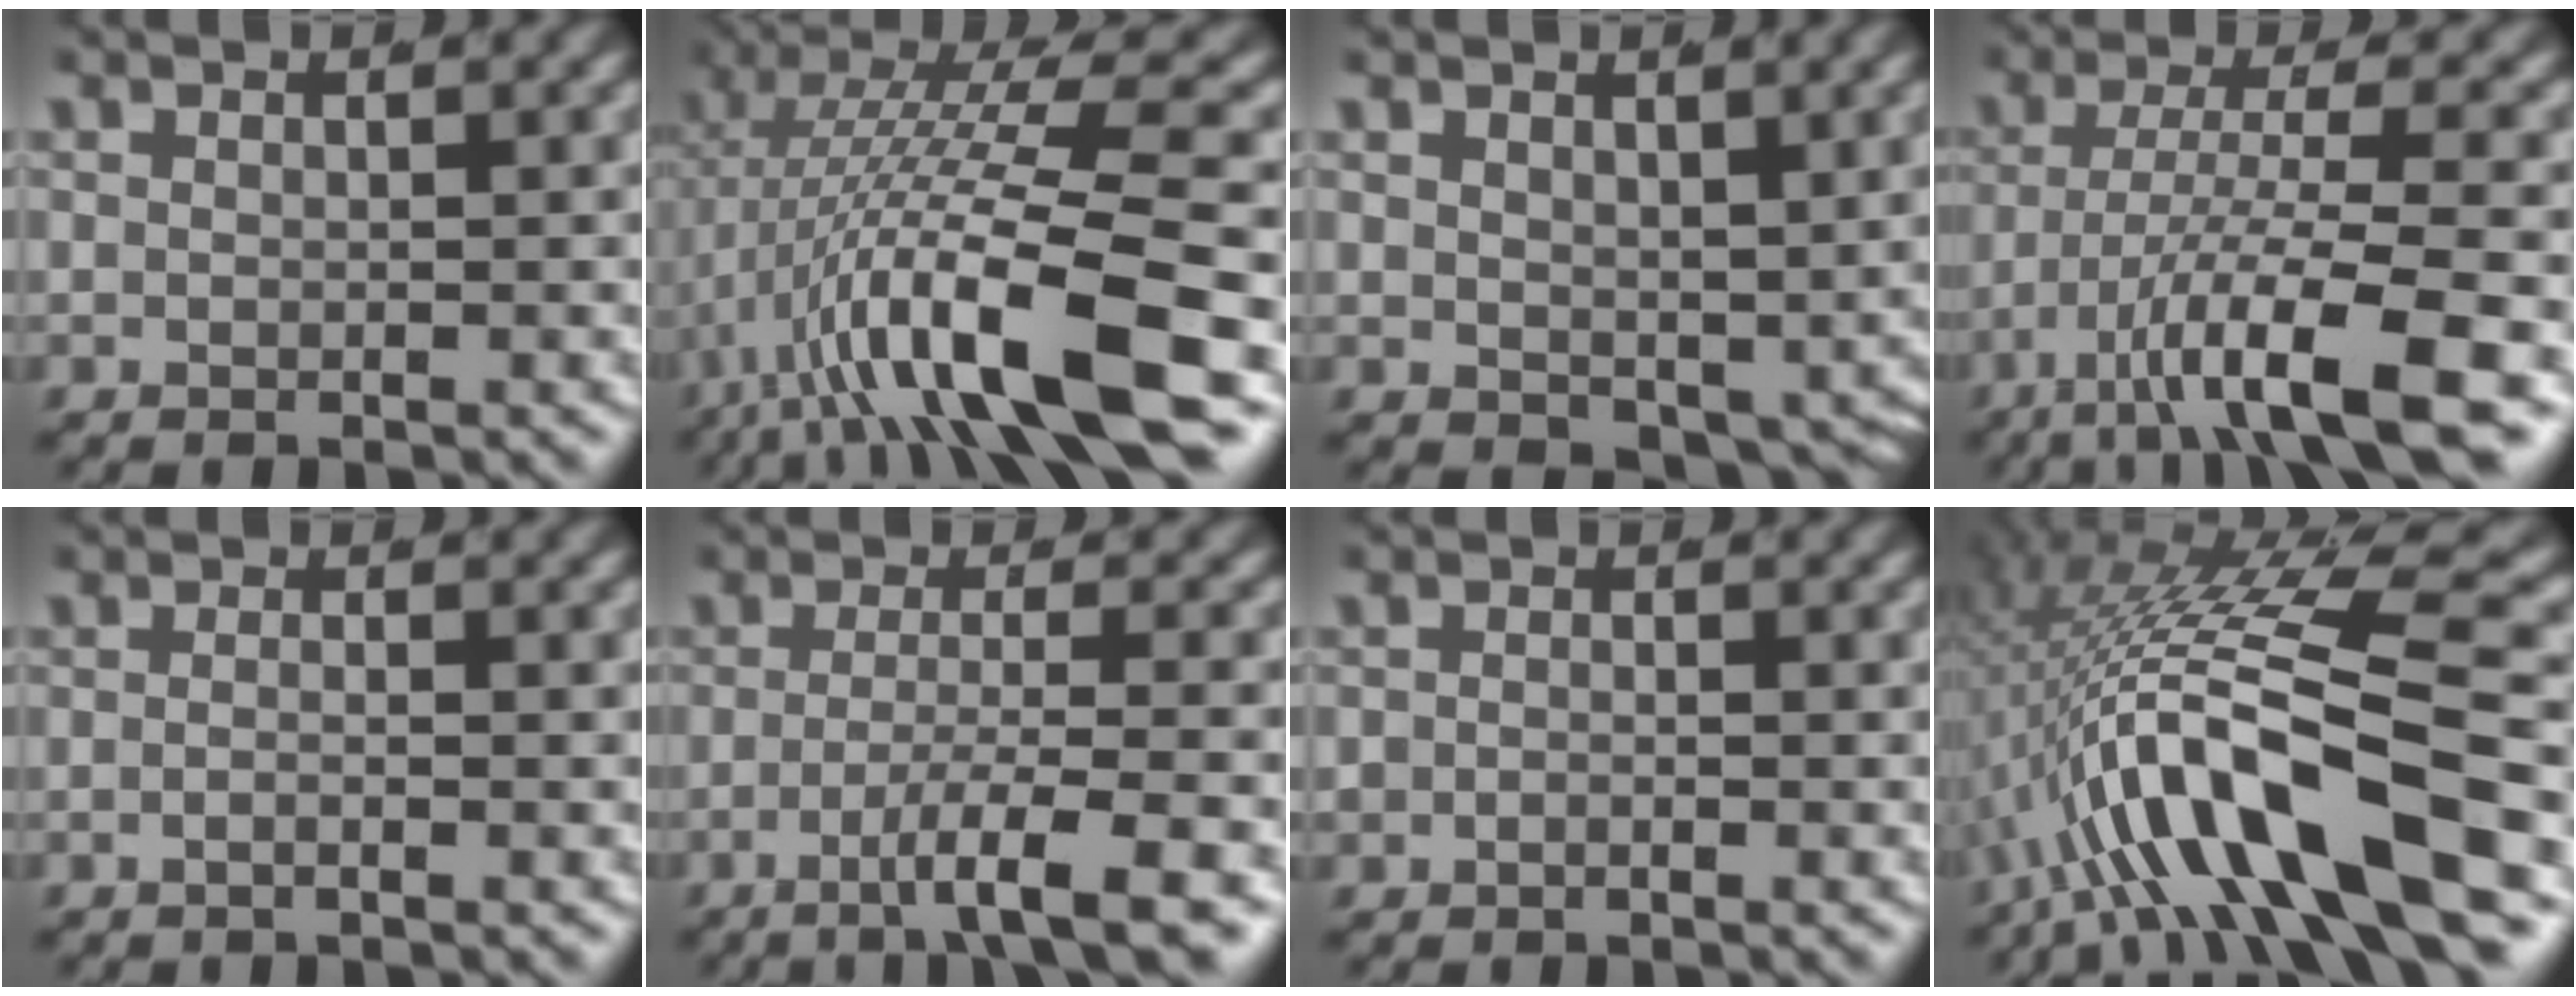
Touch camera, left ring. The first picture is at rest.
{"total": 10.5, "force": [-2.5, 3.0, 9.8], "torque": [-0.164, -0.011, -0.024]}
{"total": 3.1, "force": [-1.3, 1.4, 2.5], "torque": [-0.027, -0.029, -0.001]}
{"total": 8.8, "force": [-4.9, 1.7, 7.2], "torque": [-0.117, -0.018, -0.063]}
{"total": 1.3, "force": [-1.0, -0.2, 0.8], "torque": [-0.020, -0.006, -0.016]}
{"total": 6.0, "force": [-3.7, 0.3, 4.7], "torque": [-0.078, -0.019, -0.048]}
{"total": 2.6, "force": [-1.3, 2.2, 0.8], "torque": [-0.031, -0.013, -0.021]}
{"total": 12.8, "force": [-1.3, 4.3, 12.0], "torque": [-0.216, 0.002, -0.010]}